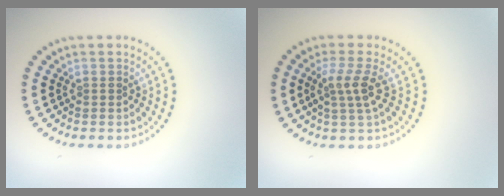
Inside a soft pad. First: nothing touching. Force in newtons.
{"total": 2.6, "press": 2.0, "slide": 1.7}